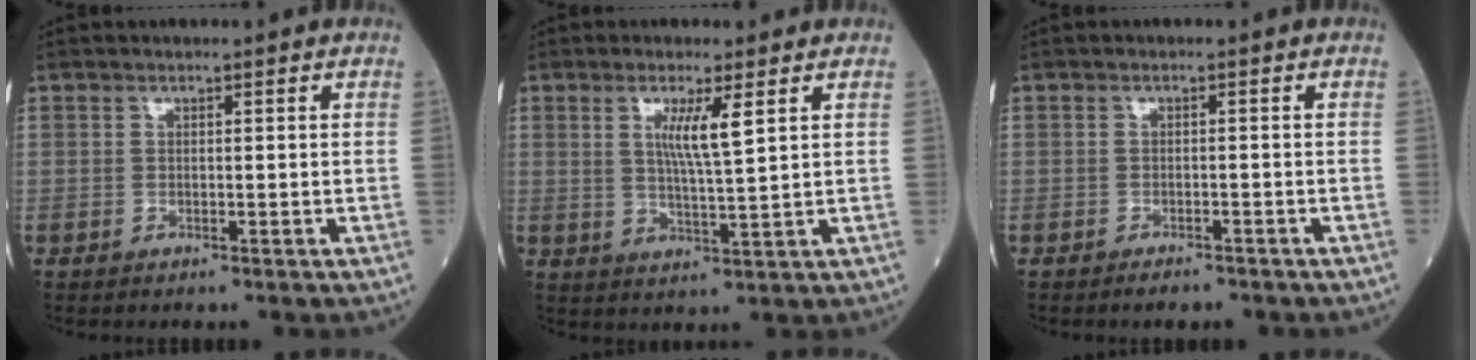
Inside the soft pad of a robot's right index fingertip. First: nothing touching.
{"total": 5.2, "force": [2.0, -0.1, 4.8], "torque": [-0.090, -0.007, 0.036]}
{"total": 2.4, "force": [-2.1, 0.7, 1.1], "torque": [-0.016, -0.002, -0.023]}